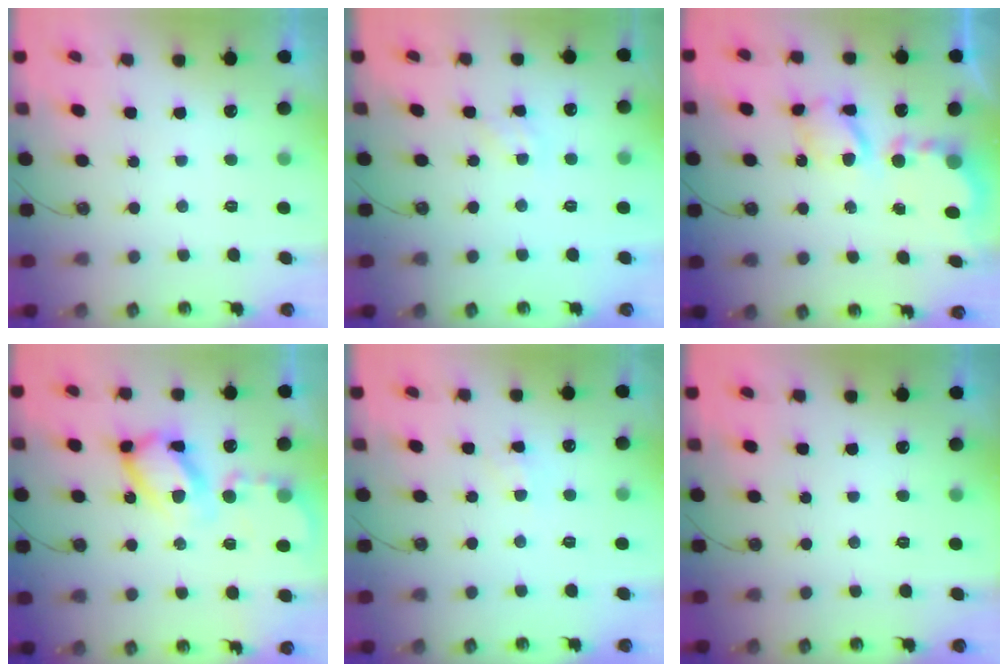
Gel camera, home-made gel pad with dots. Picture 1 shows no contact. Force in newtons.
{"total": 1.4, "press": 1.4, "slide": 0.2}
{"total": 7.6, "press": 7.6, "slide": 0.3}
{"total": 13.9, "press": 13.8, "slide": 1.3}
{"total": 4.2, "press": 4.2, "slide": 0.6}
{"total": 0.0}